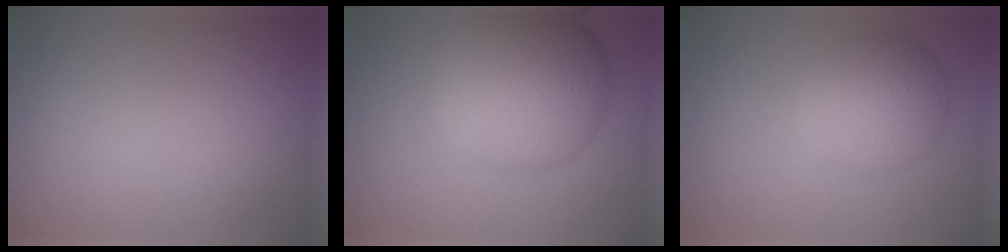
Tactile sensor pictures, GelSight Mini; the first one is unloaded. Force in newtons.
{"total": 12.0, "press": 11.9, "slide": 0.2}
{"total": 6.1, "press": 6.1, "slide": 0.1}